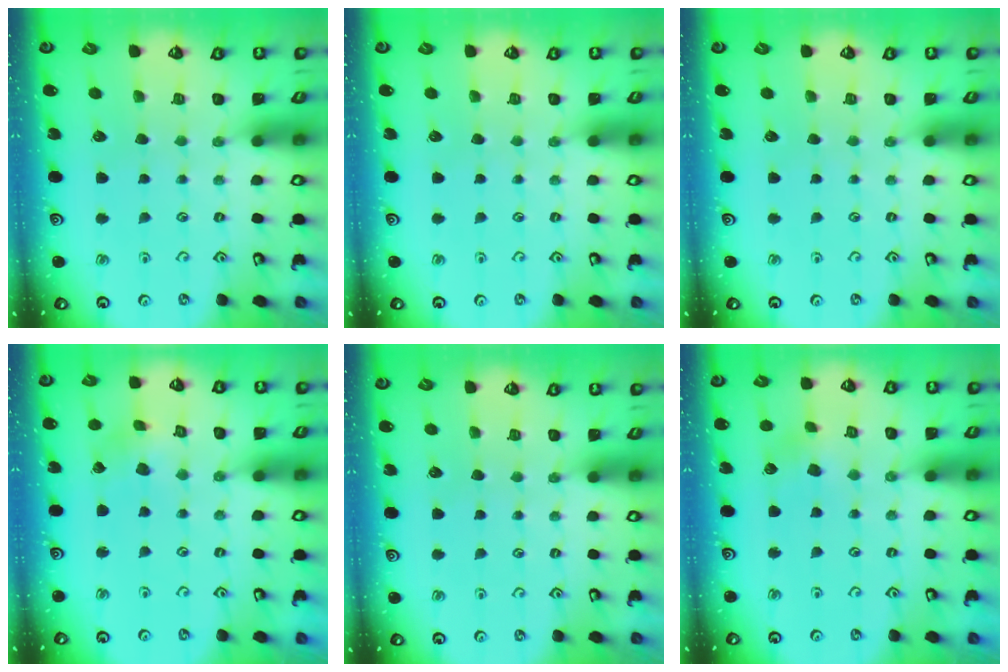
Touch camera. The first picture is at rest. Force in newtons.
{"total": 0.0}
{"total": 0.0}
{"total": 2.3, "press": 2.3, "slide": 0.1}
{"total": 0.0}
{"total": 4.0, "press": 3.9, "slide": 0.4}